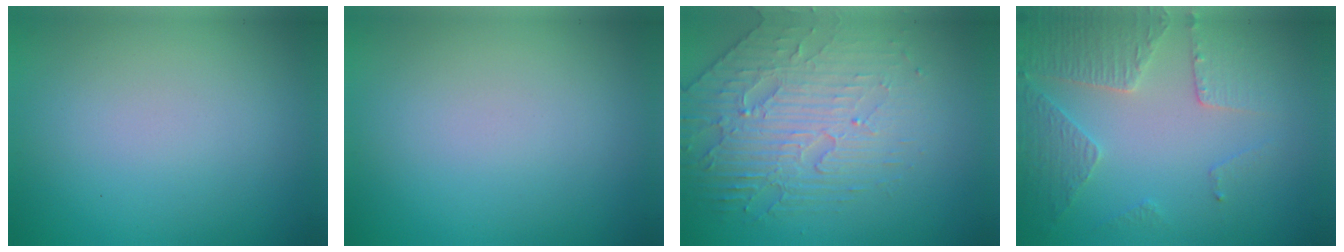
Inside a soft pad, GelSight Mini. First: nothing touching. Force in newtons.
{"total": 0.0}
{"total": 4.6, "press": 4.2, "slide": 1.9}
{"total": 4.5, "press": 3.3, "slide": 3.1}